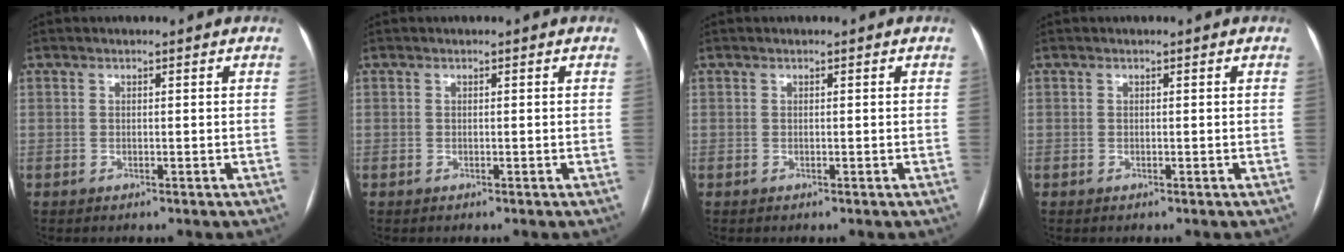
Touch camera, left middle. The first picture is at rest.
{"total": 0.0}
{"total": 0.0}
{"total": 0.0}